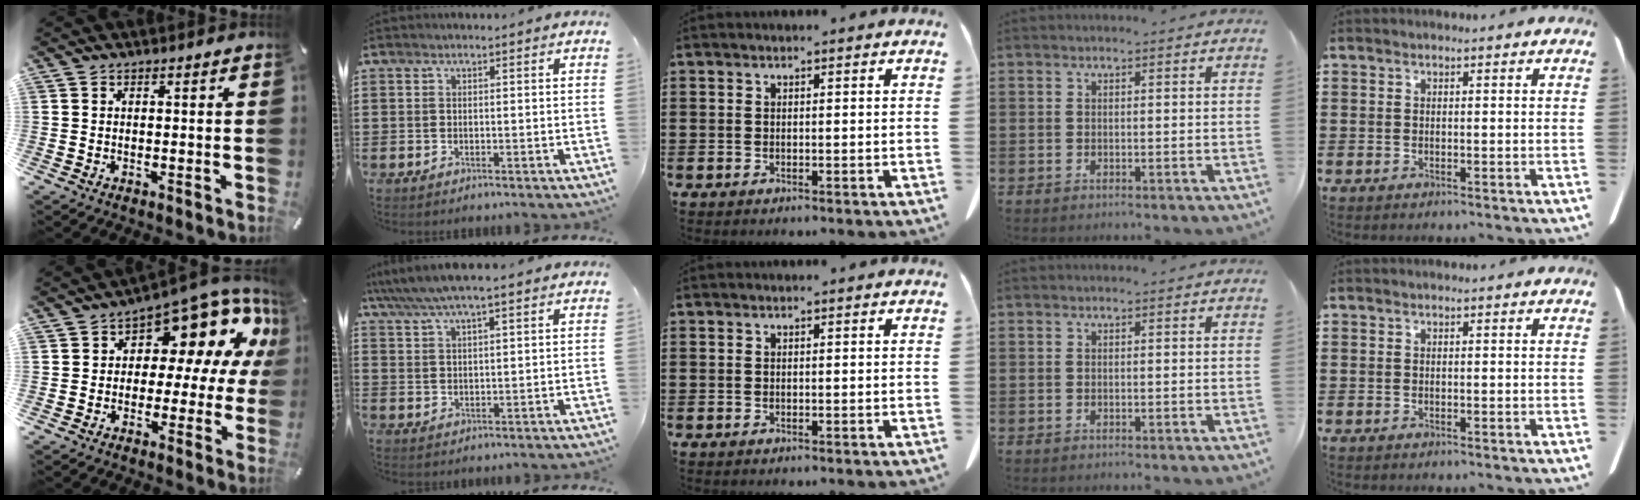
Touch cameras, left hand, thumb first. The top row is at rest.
{"thumb": {"total": 12.2, "force": [6.9, 6.2, 7.9], "torque": [-0.101, -0.076, 0.114]}, "index": {"total": 5.1, "force": [4.2, 0.8, 2.8], "torque": [-0.066, -0.008, 0.073]}}